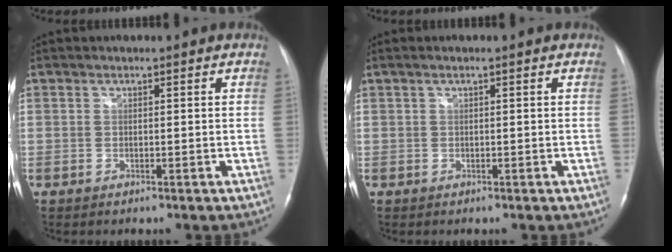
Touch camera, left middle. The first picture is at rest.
{"total": 1.3, "force": [0.6, 0.0, 1.2], "torque": [-0.030, 0.010, 0.010]}